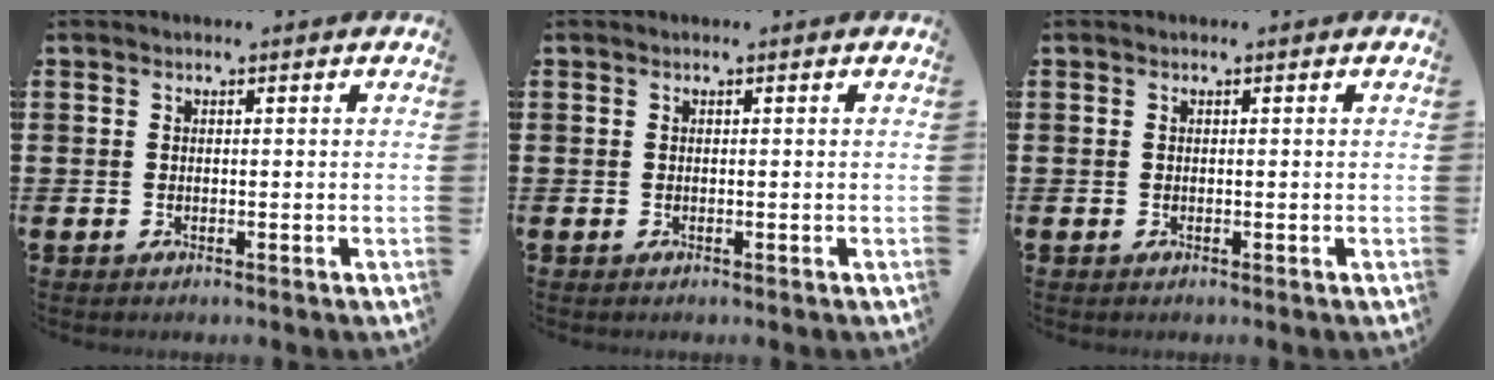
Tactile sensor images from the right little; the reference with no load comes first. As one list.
[{"total": 0.0}, {"total": 0.0}]